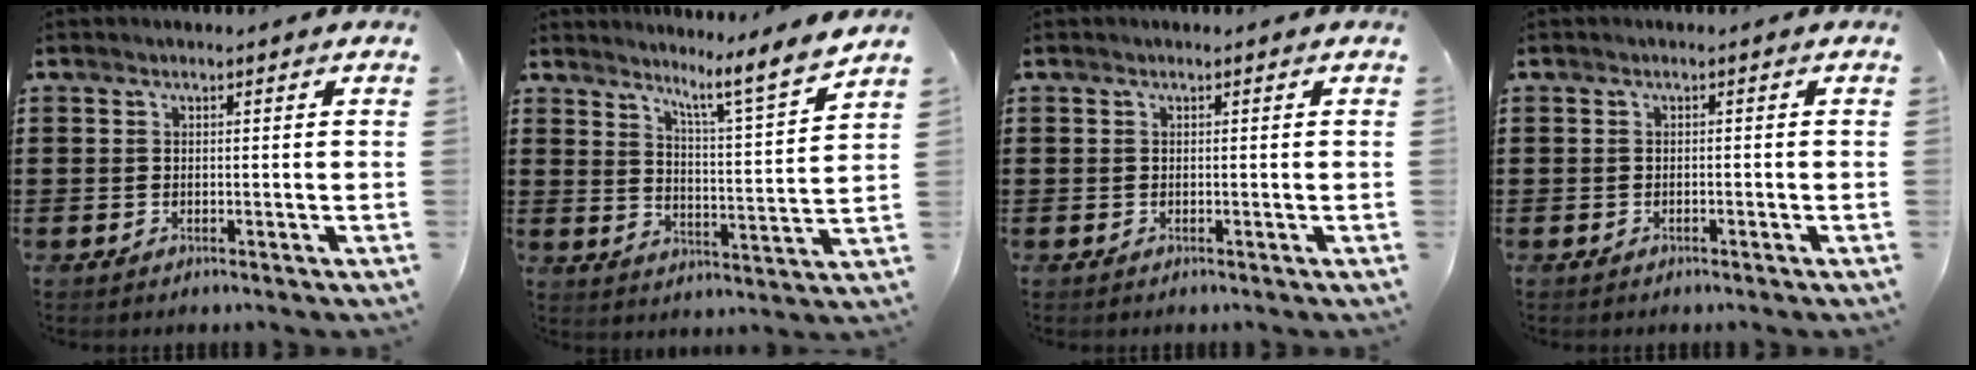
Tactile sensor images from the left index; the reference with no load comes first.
{"total": 6.2, "force": [5.3, -0.9, 3.0], "torque": [-0.056, -0.056, 0.074]}
{"total": 0.0}
{"total": 0.5, "force": [-0.4, 0.1, 0.3], "torque": [-0.007, -0.001, -0.009]}